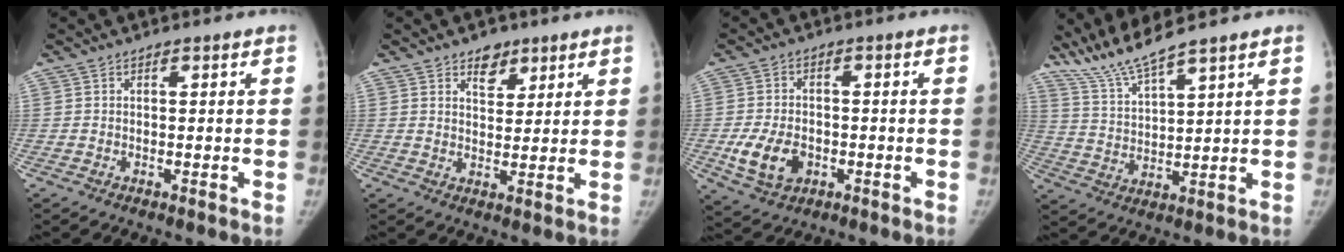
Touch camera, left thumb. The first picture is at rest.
{"total": 4.6, "force": [3.0, 2.9, 2.0], "torque": [-0.001, -0.019, 0.046]}
{"total": 8.7, "force": [-2.5, 6.1, 5.6], "torque": [-0.097, 0.007, -0.039]}
{"total": 8.0, "force": [7.2, -0.4, 3.5], "torque": [-0.078, -0.035, 0.152]}